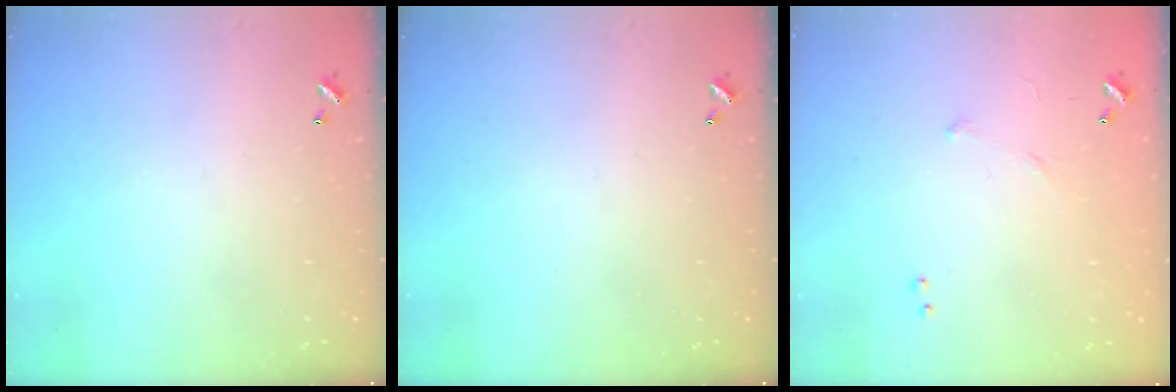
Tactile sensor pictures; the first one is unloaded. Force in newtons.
{"total": 0.0}
{"total": 6.6, "press": 6.5, "slide": 0.6}